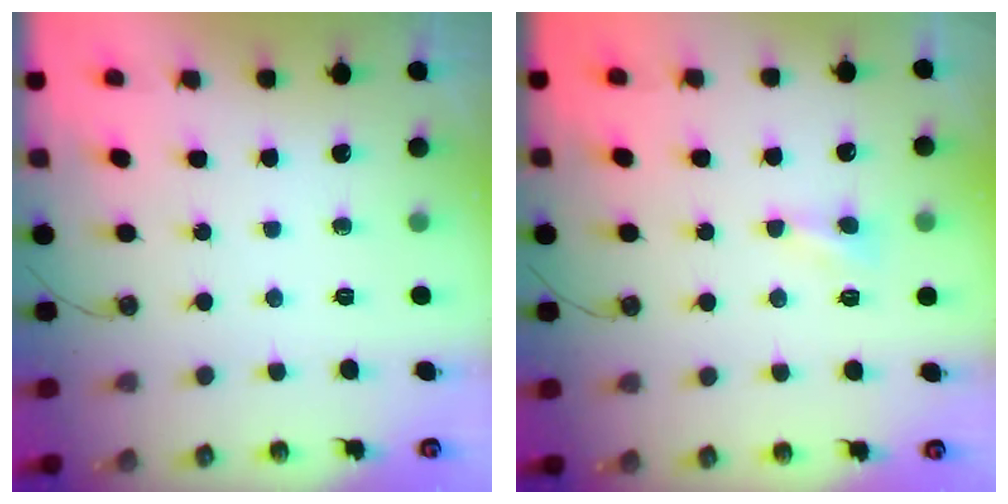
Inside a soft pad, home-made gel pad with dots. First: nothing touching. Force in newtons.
{"total": 0.6, "press": 0.5, "slide": 0.3}